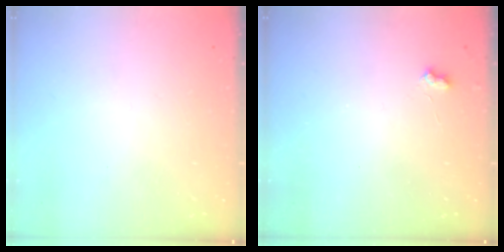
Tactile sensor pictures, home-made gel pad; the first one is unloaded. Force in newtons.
{"total": 2.4, "press": 2.4, "slide": 0.5}